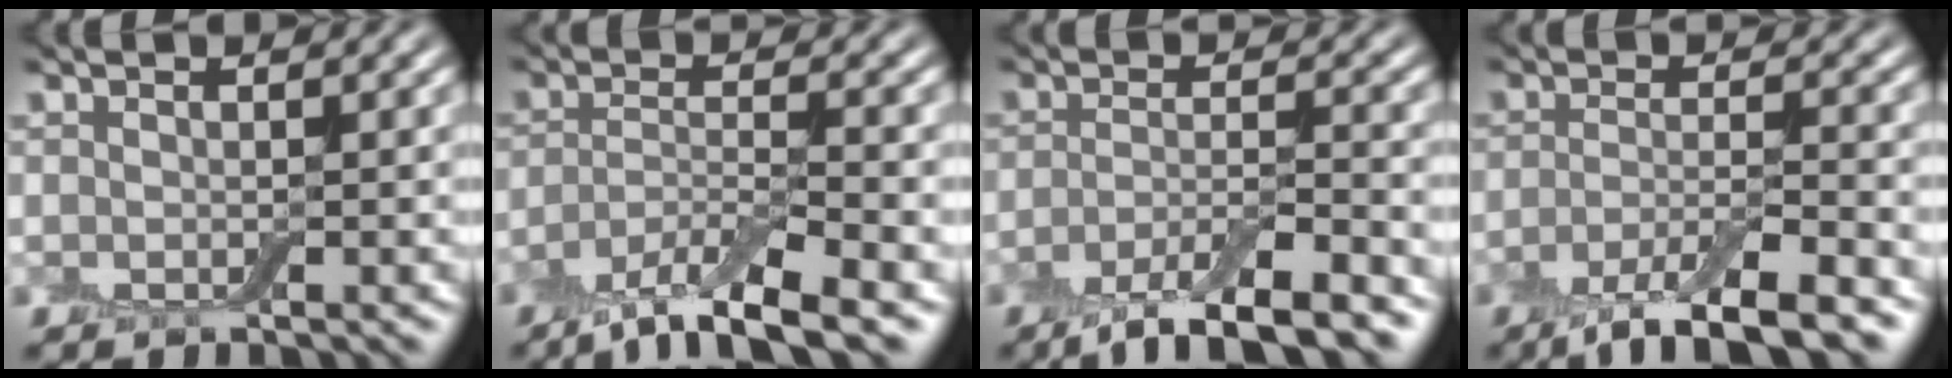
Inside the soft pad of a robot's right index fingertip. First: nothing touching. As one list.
[{"total": 6.2, "force": [-4.2, 1.5, 4.3], "torque": [-0.075, -0.007, -0.083]}, {"total": 6.5, "force": [-4.3, 1.5, 4.6], "torque": [-0.075, -0.002, -0.079]}, {"total": 6.3, "force": [-4.0, 1.4, 4.7], "torque": [-0.076, -0.003, -0.075]}]